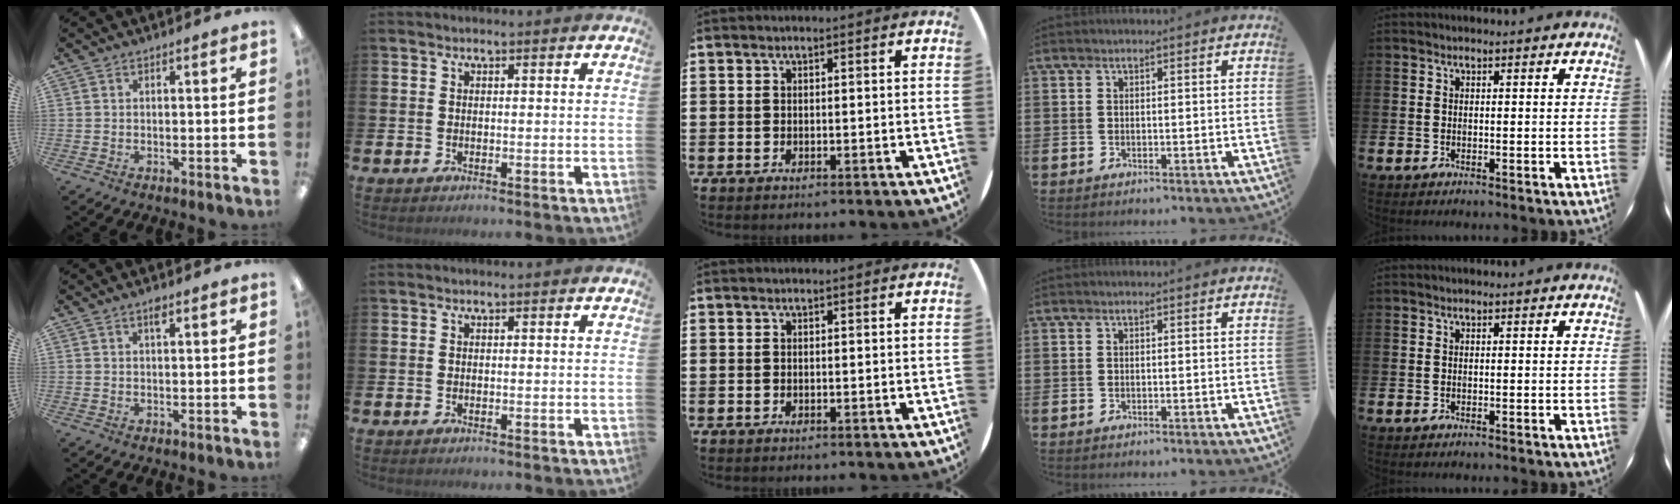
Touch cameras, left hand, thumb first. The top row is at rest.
{"thumb": {"total": 1.8, "force": [1.2, 0.6, 1.2], "torque": [-0.021, -0.001, 0.019]}}